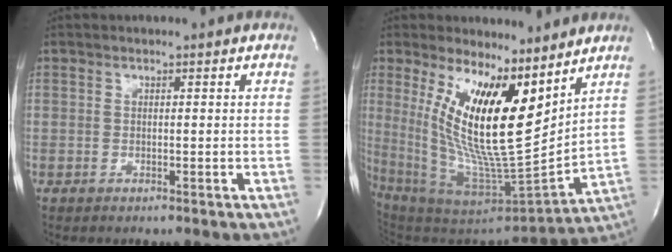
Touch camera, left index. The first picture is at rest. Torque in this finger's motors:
{"motor_torque": [2.14, 0.00, 1.05, 0.21]}